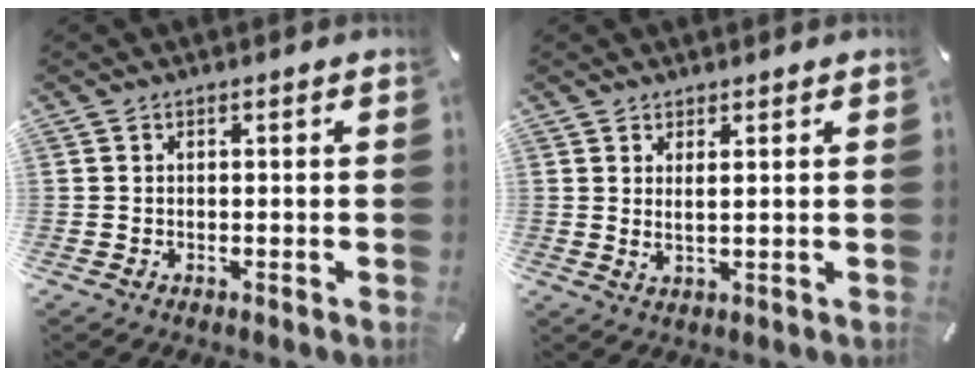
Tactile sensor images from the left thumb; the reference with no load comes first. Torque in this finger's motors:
{"motor_torque": [-0.03, -0.11, -0.13, -0.06, -0.02]}